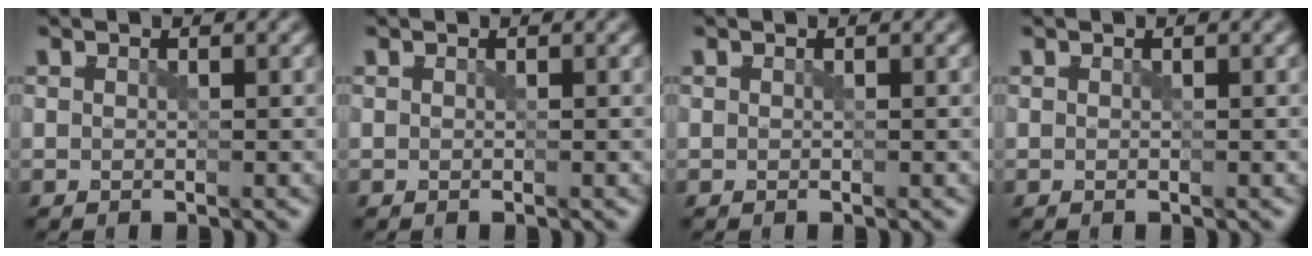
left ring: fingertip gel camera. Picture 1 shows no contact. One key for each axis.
{"total": 0.0}
{"total": 0.0}
{"total": 0.0}